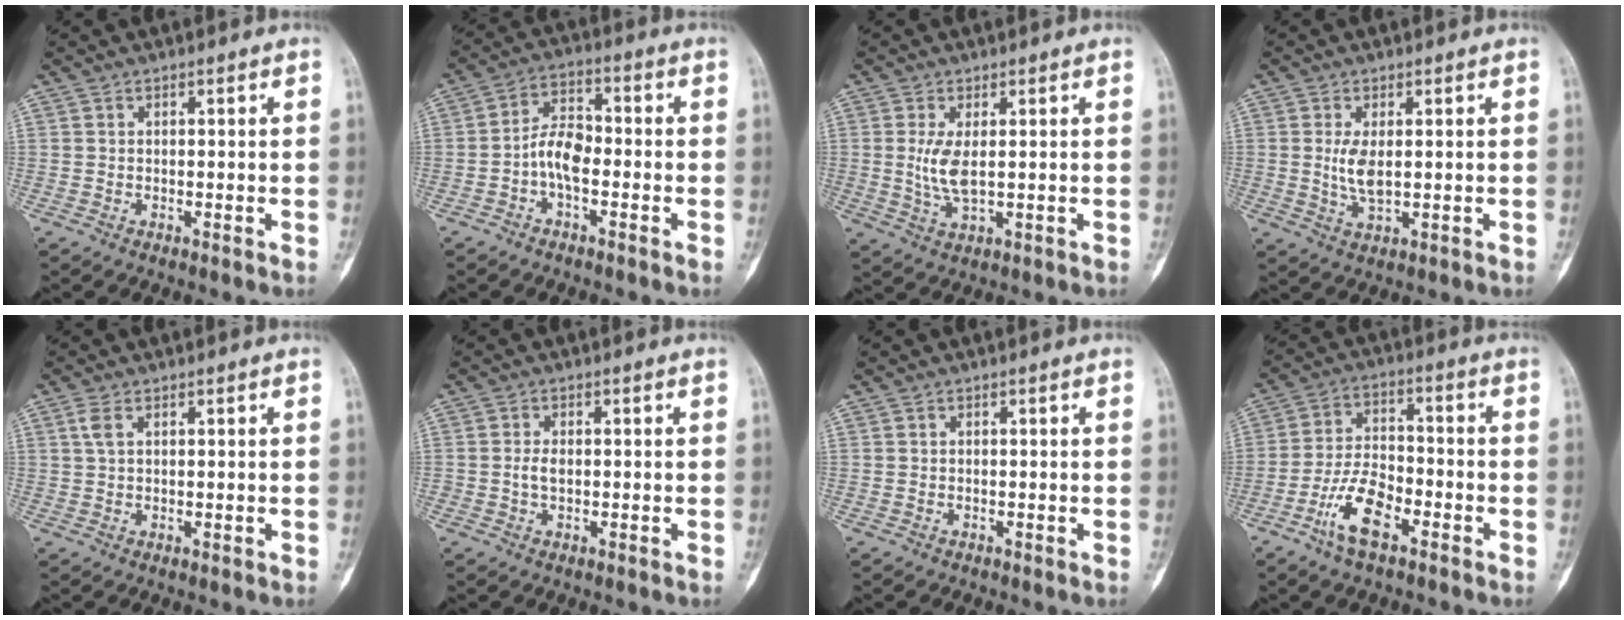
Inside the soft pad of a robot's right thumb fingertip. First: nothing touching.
{"total": 6.7, "force": [-1.9, 3.5, 5.3], "torque": [-0.091, 0.029, -0.043]}
{"total": 5.1, "force": [0.3, 1.8, 4.8], "torque": [-0.111, -0.011, 0.011]}
{"total": 4.5, "force": [0.2, 1.8, 4.1], "torque": [-0.088, -0.011, 0.010]}
{"total": 2.2, "force": [0.8, 1.0, 1.8], "torque": [-0.043, 0.007, 0.018]}
{"total": 2.2, "force": [-0.4, 1.3, 1.8], "torque": [-0.038, 0.005, -0.008]}
{"total": 0.0}
{"total": 9.8, "force": [-5.3, 4.3, 7.1], "torque": [-0.133, 0.028, -0.102]}